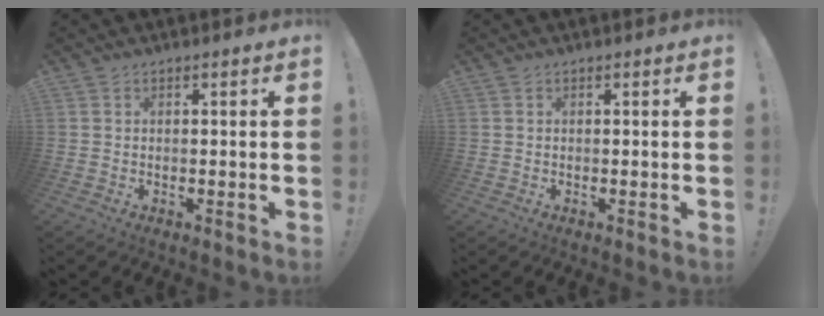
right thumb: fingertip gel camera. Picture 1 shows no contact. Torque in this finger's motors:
{"motor_torque": [0.03, 0.02, 0.00, -0.01, 0.01]}